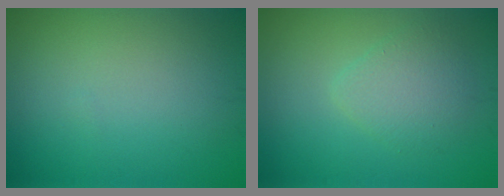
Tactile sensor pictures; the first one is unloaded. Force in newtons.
{"total": 2.5, "press": 2.5, "slide": 0.2}